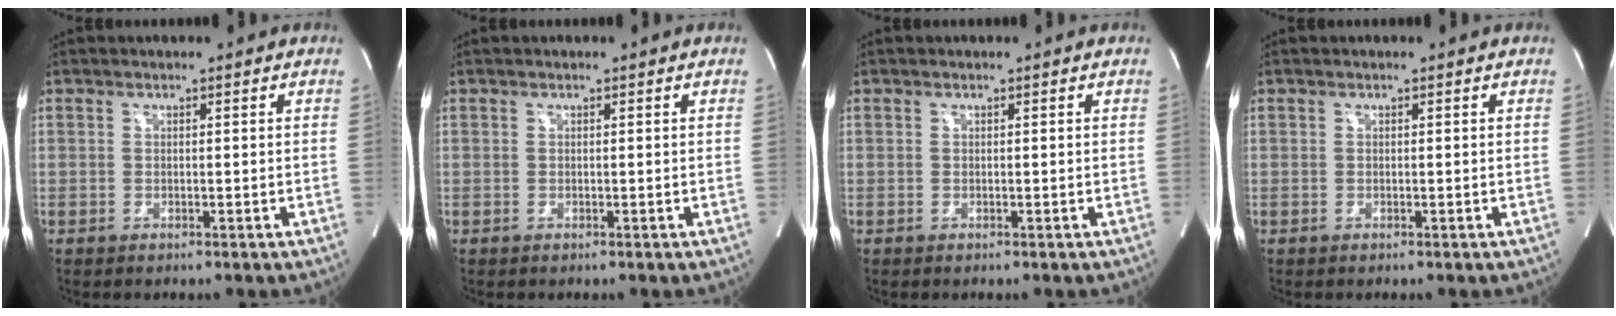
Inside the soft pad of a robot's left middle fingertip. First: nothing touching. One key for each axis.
{"total": 0.0}
{"total": 0.0}
{"total": 0.0}